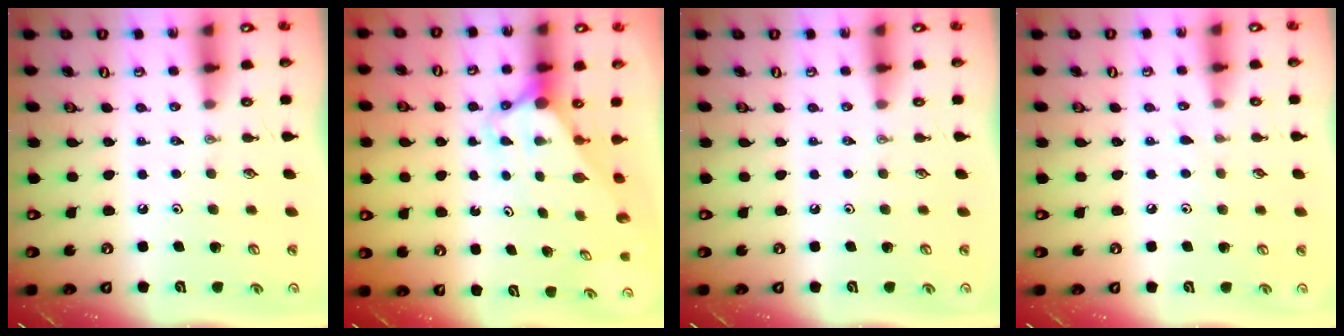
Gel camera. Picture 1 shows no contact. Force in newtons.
{"total": 2.9, "press": 2.9, "slide": 0.3}
{"total": 0.0}
{"total": 2.5, "press": 2.4, "slide": 0.3}